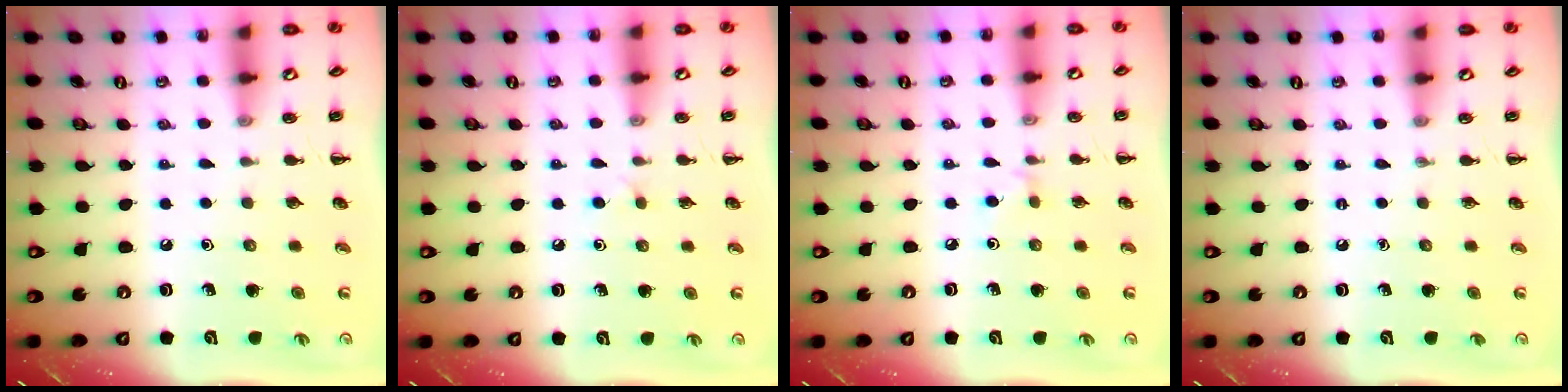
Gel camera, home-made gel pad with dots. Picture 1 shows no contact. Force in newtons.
{"total": 2.5, "press": 2.2, "slide": 1.0}
{"total": 3.4, "press": 3.1, "slide": 1.2}
{"total": 0.0}